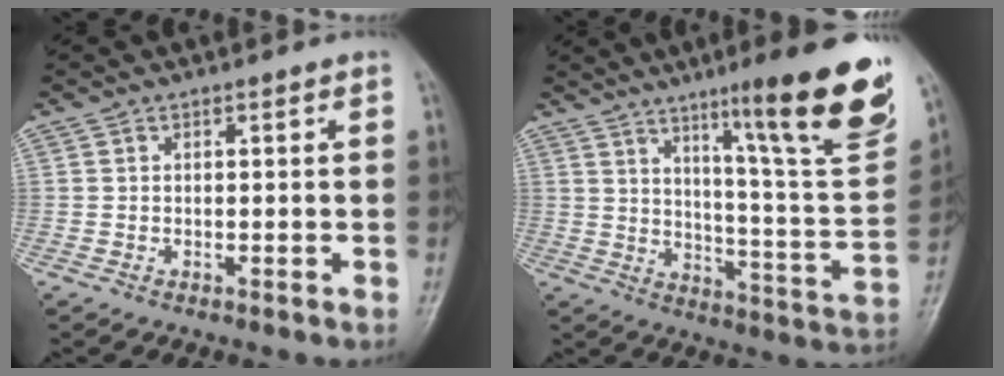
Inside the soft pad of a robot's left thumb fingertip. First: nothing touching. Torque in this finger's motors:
{"motor_torque": [0.90, 0.55, 1.51, -1.25, 0.25]}